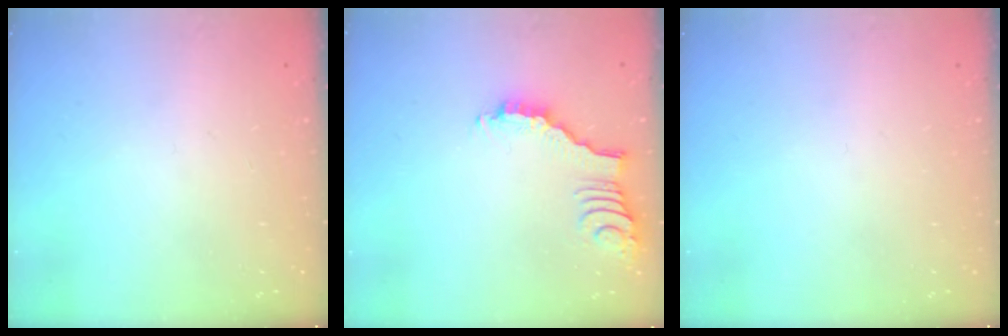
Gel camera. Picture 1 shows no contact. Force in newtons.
{"total": 3.7, "press": 3.7, "slide": 0.4}
{"total": 0.0}